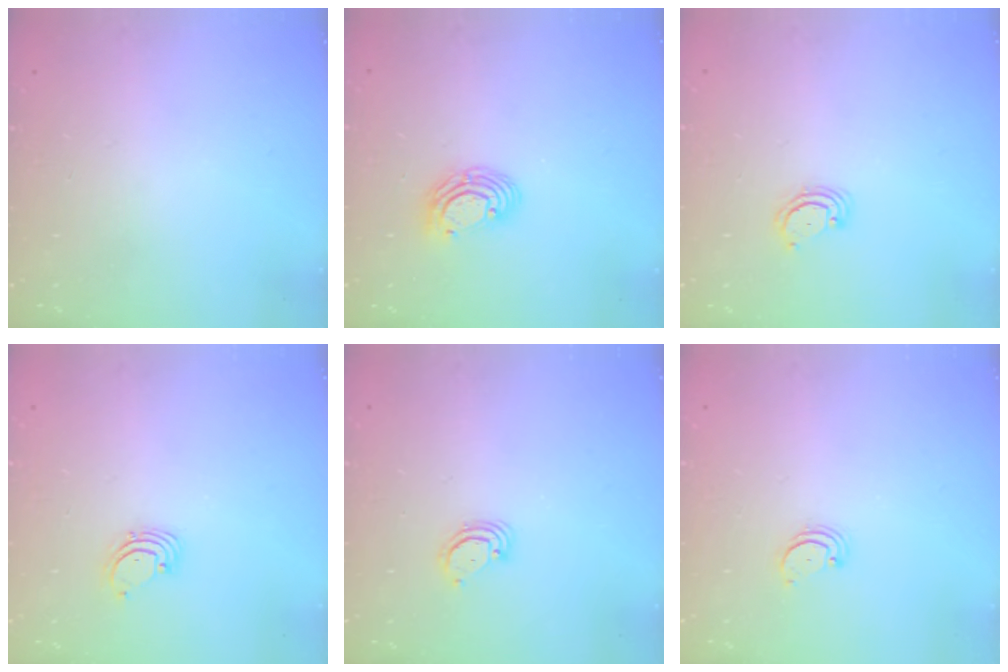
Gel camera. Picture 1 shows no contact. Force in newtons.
{"total": 7.0, "press": 6.9, "slide": 0.8}
{"total": 3.3, "press": 3.3, "slide": 0.4}
{"total": 1.5, "press": 1.5, "slide": 0.1}
{"total": 2.8, "press": 2.8, "slide": 0.3}
{"total": 2.2, "press": 2.2, "slide": 0.2}